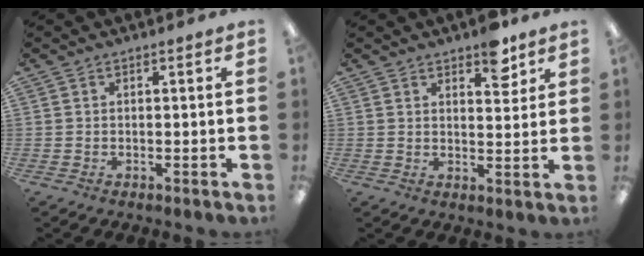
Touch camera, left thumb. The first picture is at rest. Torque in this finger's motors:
{"motor_torque": [0.55, 0.32, 0.39, -0.34, 0.02]}